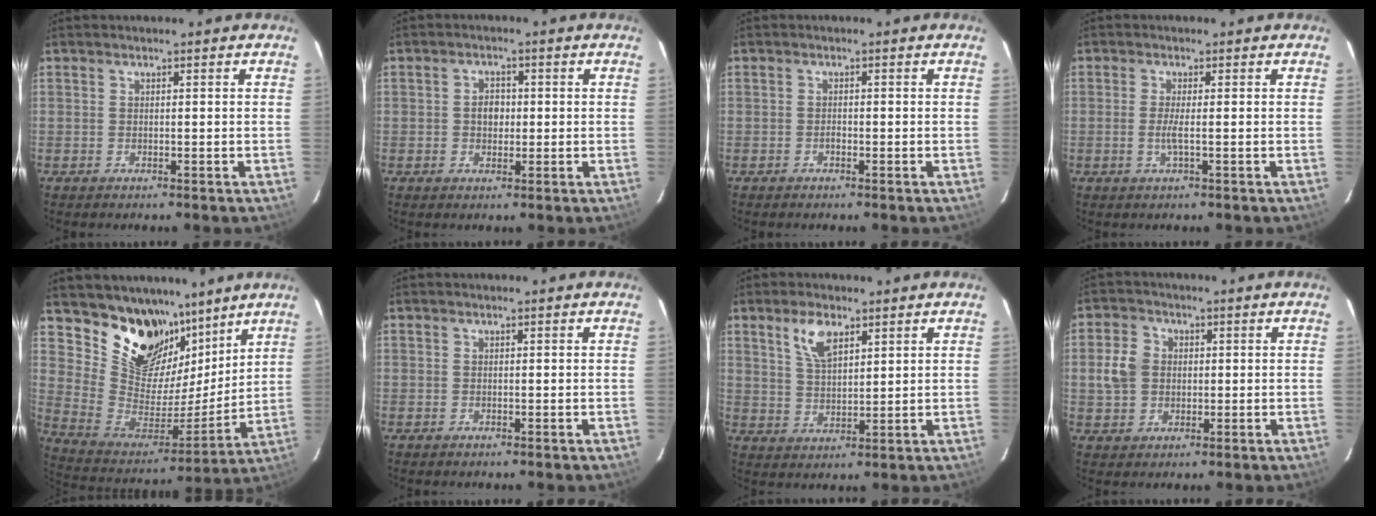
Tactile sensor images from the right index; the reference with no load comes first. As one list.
[{"total": 3.0, "force": [-0.1, 2.4, 1.8], "torque": [-0.028, 0.008, -0.002]}, {"total": 0.8, "force": [-0.5, 0.5, 0.3], "torque": [-0.005, 0.003, -0.010]}, {"total": 2.3, "force": [-0.5, -0.2, 2.2], "torque": [-0.042, -0.004, -0.012]}, {"total": 18.7, "force": [13.2, 11.1, 7.1], "torque": [-0.160, -0.011, 0.252]}, {"total": 0.0}, {"total": 6.5, "force": [3.7, 2.9, 4.4], "torque": [-0.084, 0.007, 0.075]}, {"total": 6.0, "force": [0.3, 5.2, 3.0], "torque": [-0.066, 0.016, 0.007]}]